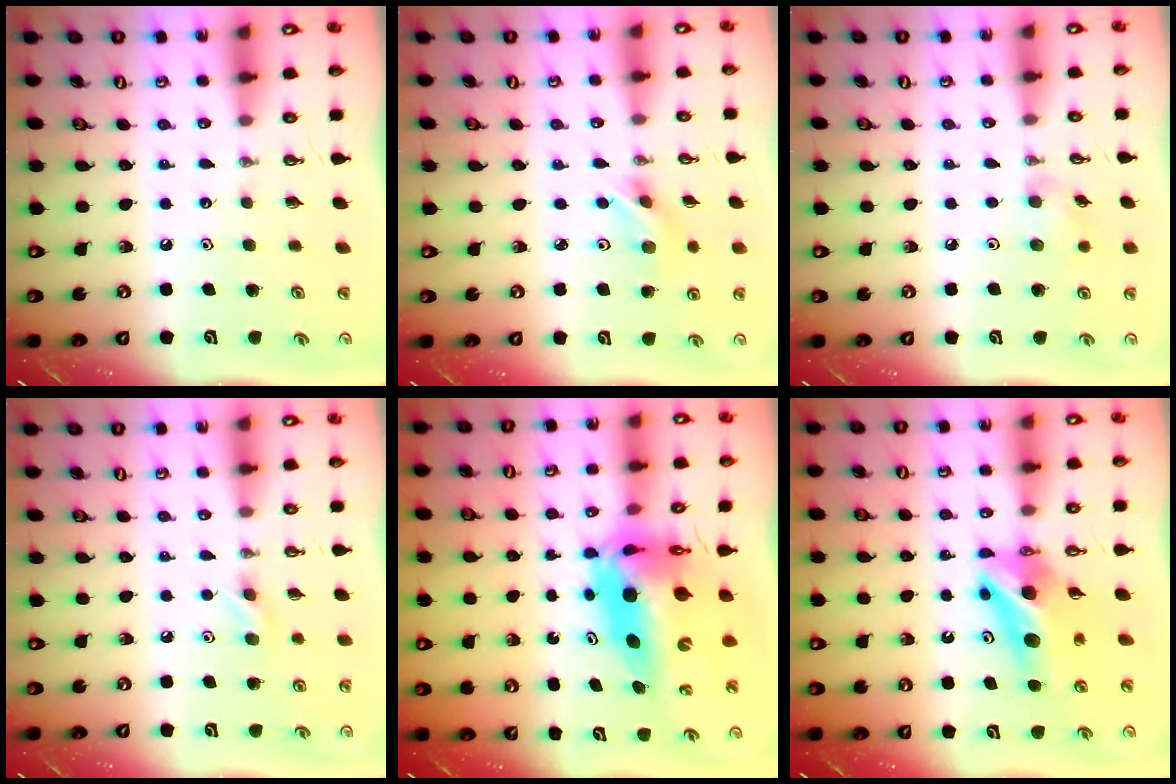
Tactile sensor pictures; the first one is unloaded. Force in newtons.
{"total": 4.7, "press": 4.6, "slide": 0.7}
{"total": 6.1, "press": 6.0, "slide": 1.0}
{"total": 4.4, "press": 4.2, "slide": 1.3}
{"total": 14.3, "press": 14.0, "slide": 2.8}
{"total": 11.0, "press": 10.9, "slide": 1.3}